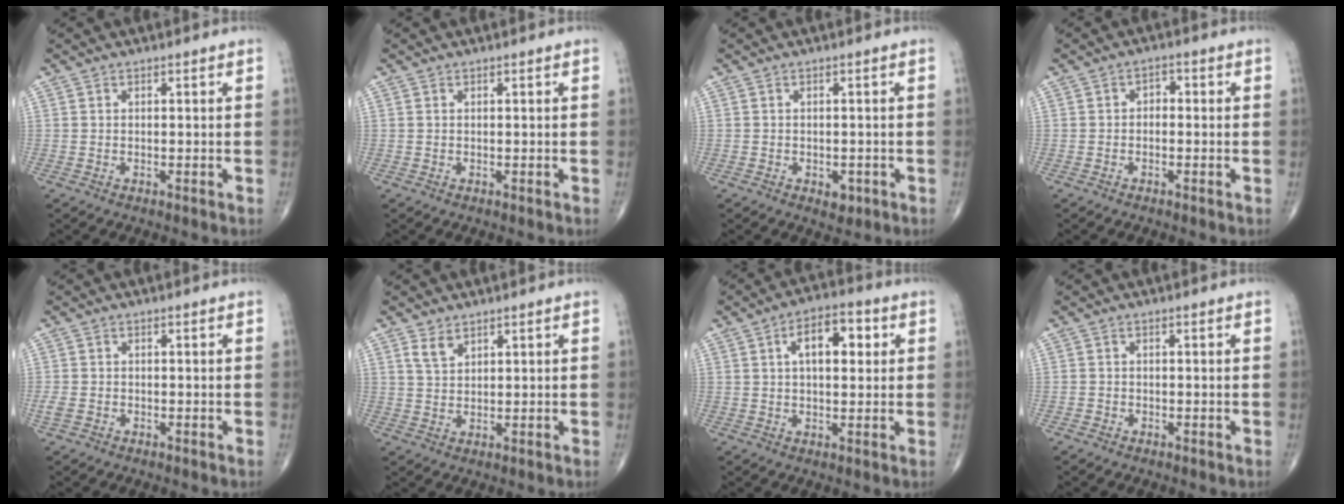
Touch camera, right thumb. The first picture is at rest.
{"total": 0.0}
{"total": 2.3, "force": [-0.9, 1.6, 1.5], "torque": [-0.010, 0.000, -0.007]}
{"total": 2.0, "force": [-0.3, 1.4, 1.3], "torque": [-0.007, 0.012, -0.014]}
{"total": 2.0, "force": [-0.8, 1.5, 1.1], "torque": [-0.029, 0.002, -0.014]}
{"total": 3.0, "force": [2.0, 1.6, 1.6], "torque": [-0.025, -0.011, 0.045]}
{"total": 9.2, "force": [2.4, 4.7, 7.6], "torque": [-0.098, 0.014, 0.032]}
{"total": 0.9, "force": [-0.5, 0.7, 0.1], "torque": [0.002, 0.004, -0.012]}